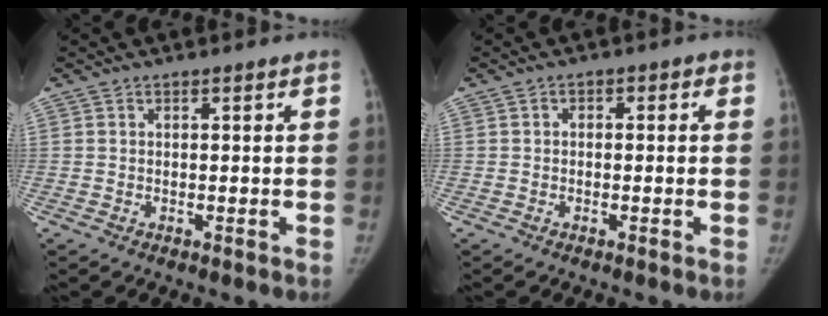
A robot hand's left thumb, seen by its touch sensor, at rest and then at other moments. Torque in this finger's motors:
{"motor_torque": [-0.37, 0.15, 0.06, 0.44, -0.02]}